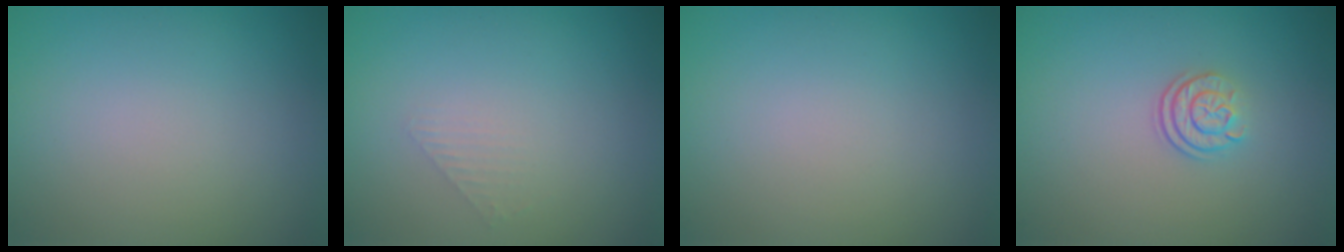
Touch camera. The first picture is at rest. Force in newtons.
{"total": 1.0, "press": 1.0, "slide": 0.1}
{"total": 0.0}
{"total": 2.4, "press": 1.8, "slide": 1.6}